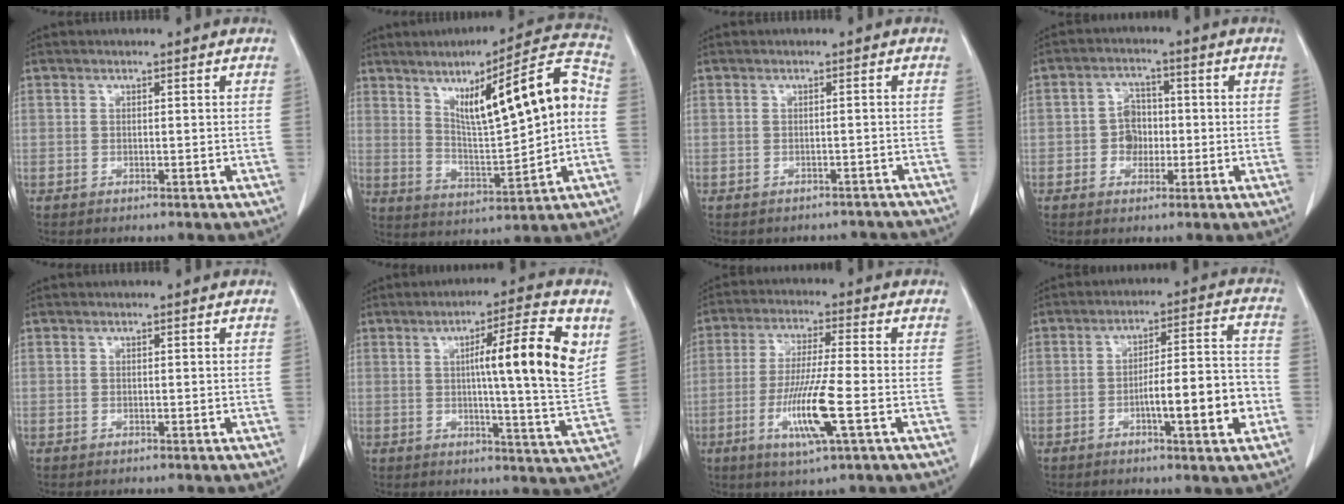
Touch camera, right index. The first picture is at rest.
{"total": 16.1, "force": [2.9, 2.3, 15.7], "torque": [-0.238, 0.030, 0.052]}
{"total": 5.4, "force": [-5.0, 2.0, 0.5], "torque": [-0.002, 0.009, -0.048]}
{"total": 4.2, "force": [-0.8, 3.5, 2.3], "torque": [-0.038, 0.013, -0.013]}
{"total": 0.0}
{"total": 13.3, "force": [3.7, -0.1, 12.8], "torque": [-0.186, 0.001, 0.047]}
{"total": 10.4, "force": [-3.3, 0.1, 9.9], "torque": [-0.195, -0.016, -0.065]}
{"total": 11.1, "force": [-3.7, 1.5, 10.4], "torque": [-0.157, 0.015, -0.053]}